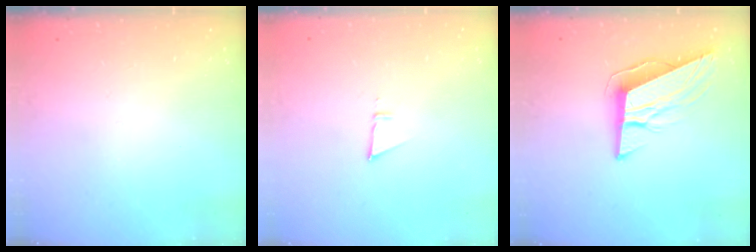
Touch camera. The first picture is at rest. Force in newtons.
{"total": 4.3, "press": 4.2, "slide": 0.7}
{"total": 10.3, "press": 10.2, "slide": 1.9}